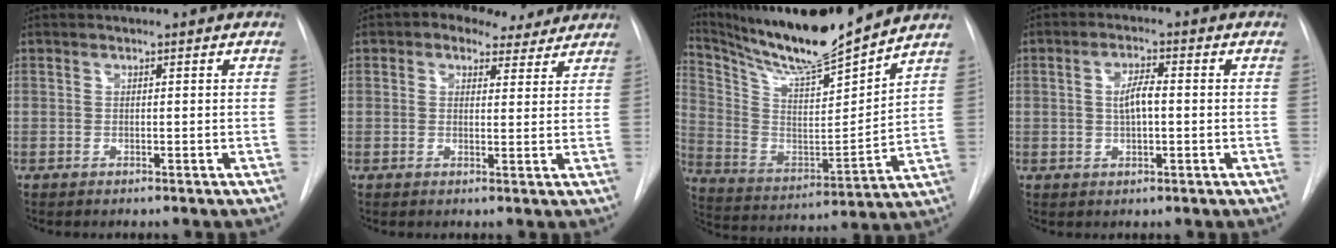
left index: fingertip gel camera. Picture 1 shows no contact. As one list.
[{"total": 6.5, "force": [4.7, 3.8, 2.6], "torque": [-0.028, 0.018, 0.055]}, {"total": 17.3, "force": [15.7, 0.1, 7.3], "torque": [-0.147, -0.026, 0.275]}, {"total": 3.9, "force": [-0.4, 1.1, 3.8], "torque": [-0.072, 0.000, -0.008]}]